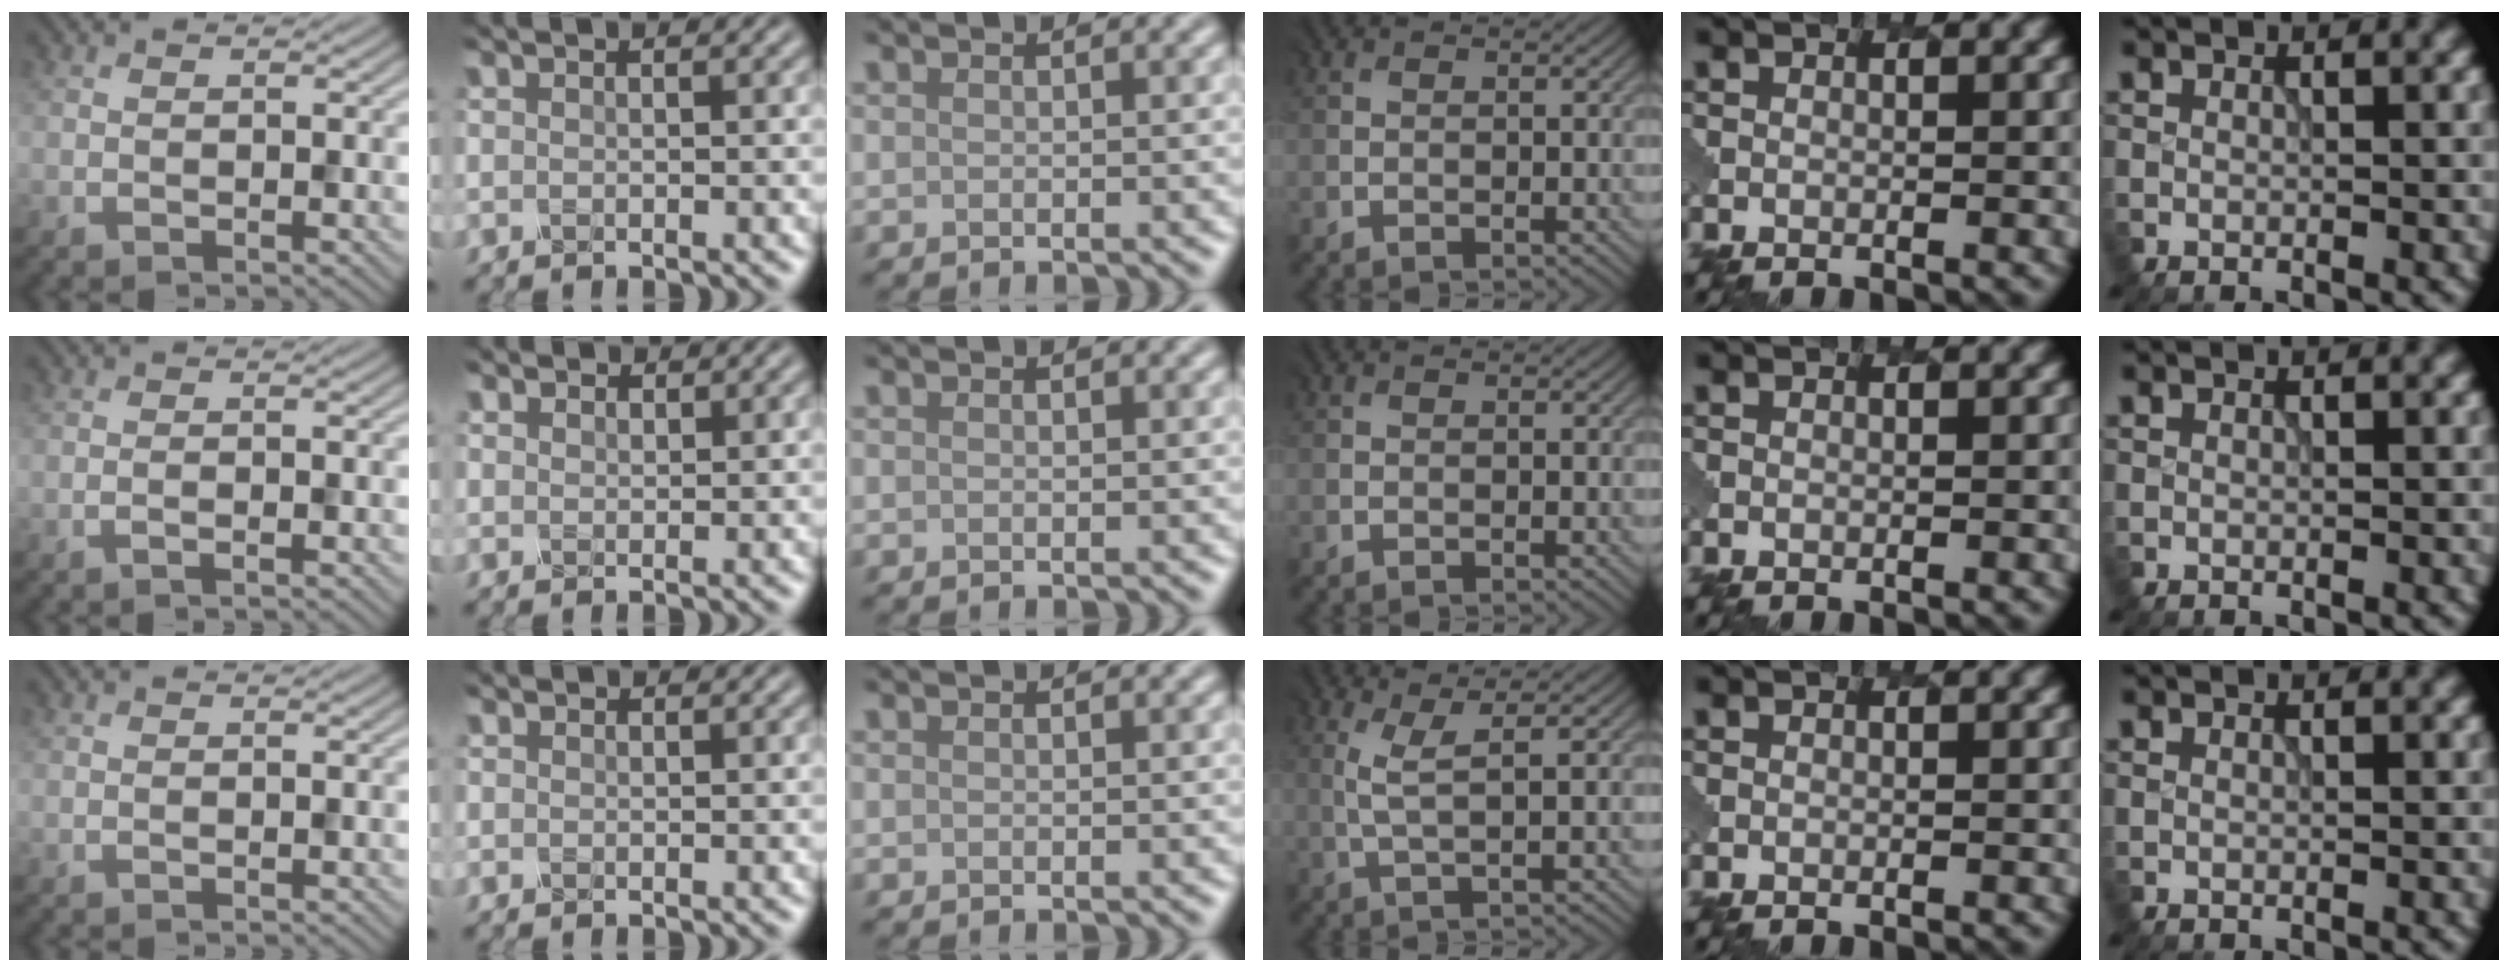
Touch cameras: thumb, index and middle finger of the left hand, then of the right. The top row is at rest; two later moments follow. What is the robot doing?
{"motion": "dispense", "object": "toothpaste"}